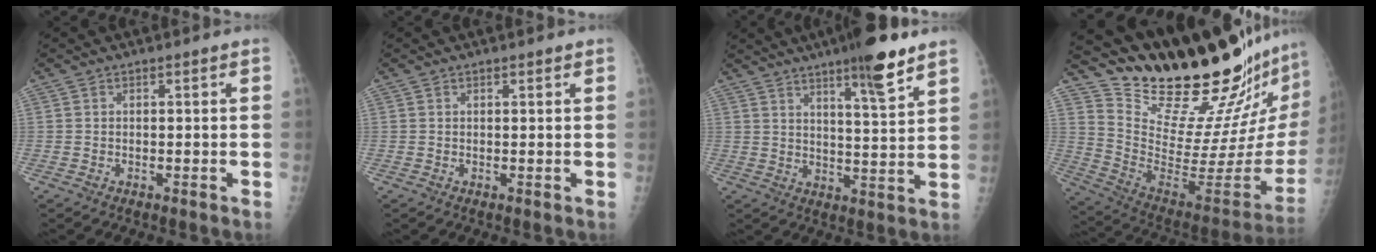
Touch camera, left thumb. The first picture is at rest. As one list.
[{"total": 0.8, "force": [0.5, 0.3, 0.5], "torque": [-0.004, -0.001, 0.006]}, {"total": 11.4, "force": [7.6, 1.5, 8.4], "torque": [-0.118, -0.044, 0.114]}, {"total": 32.0, "force": [27.7, 5.1, 15.1], "torque": [-0.213, -0.202, 0.407]}]